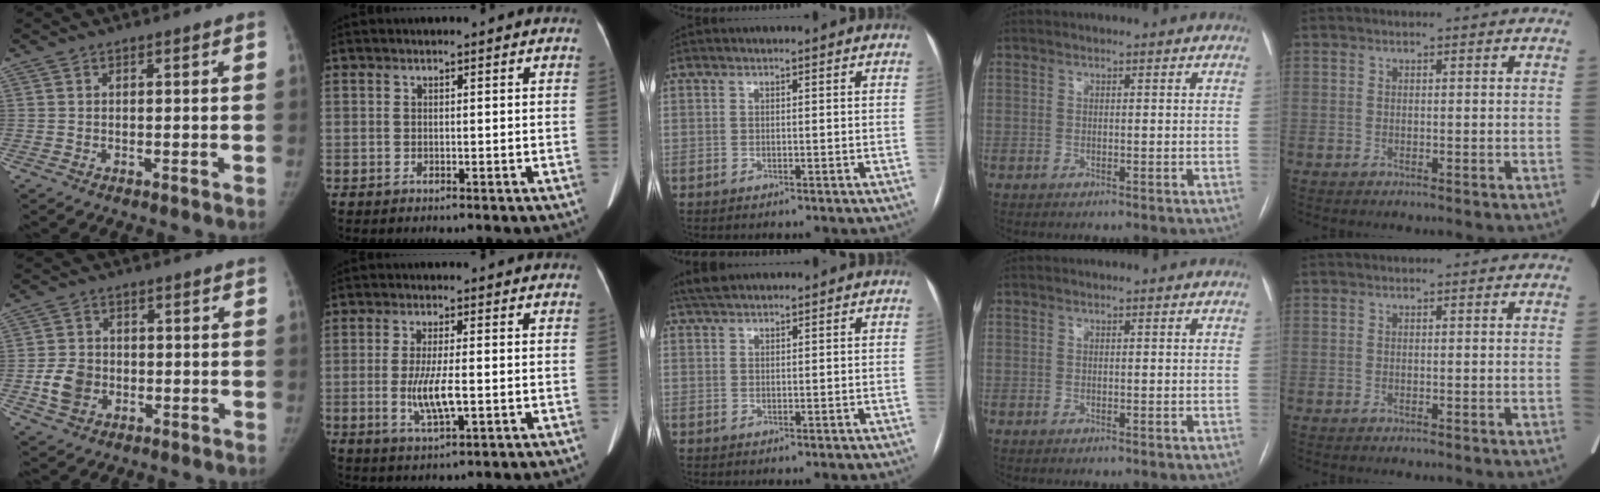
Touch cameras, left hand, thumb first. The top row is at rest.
{"thumb": {"total": 6.6, "force": [-1.6, 5.4, 3.4], "torque": [-0.051, 0.008, -0.028]}, "index": {"total": 5.9, "force": [-1.0, 1.0, 5.7], "torque": [-0.119, -0.012, -0.017]}, "middle": {"total": 3.2, "force": [2.8, 0.9, 1.3], "torque": [-0.029, 0.022, 0.054]}}